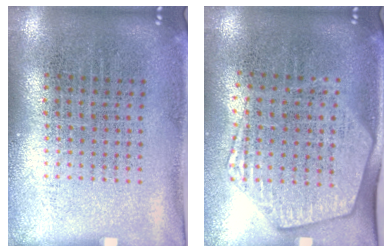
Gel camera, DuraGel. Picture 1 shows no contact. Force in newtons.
{"total": 1.9, "press": 1.7, "slide": 0.9}